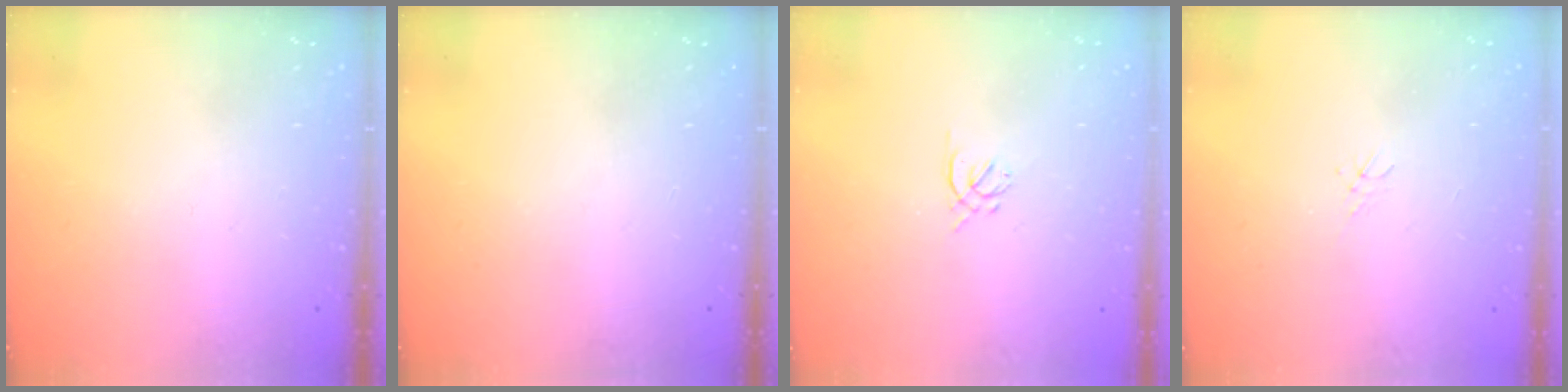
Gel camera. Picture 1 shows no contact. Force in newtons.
{"total": 0.0}
{"total": 1.6, "press": 1.5, "slide": 0.6}
{"total": 1.2, "press": 1.1, "slide": 0.3}